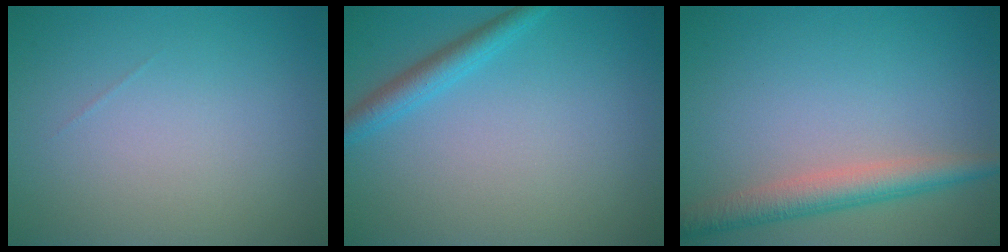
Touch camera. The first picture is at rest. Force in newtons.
{"total": 2.3, "press": 2.3, "slide": 0.2}
{"total": 3.7, "press": 3.7, "slide": 0.2}